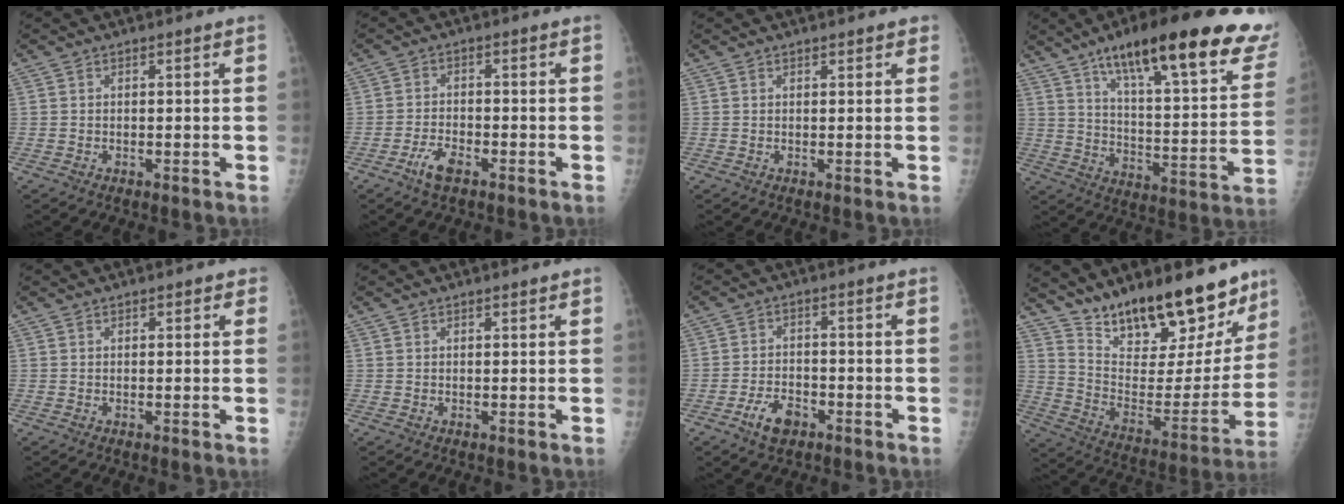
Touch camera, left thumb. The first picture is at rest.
{"total": 4.1, "force": [-2.6, 1.6, 2.7], "torque": [-0.057, 0.014, -0.047]}
{"total": 1.7, "force": [1.2, 0.7, 0.9], "torque": [-0.003, -0.002, 0.012]}
{"total": 29.0, "force": [18.6, 6.6, 21.2], "torque": [-0.275, -0.048, 0.271]}
{"total": 1.2, "force": [0.7, 0.8, 0.7], "torque": [0.005, 0.000, 0.003]}
{"total": 0.7, "force": [0.6, 0.2, 0.4], "torque": [-0.005, -0.002, 0.008]}
{"total": 5.4, "force": [-3.1, 3.0, 3.1], "torque": [-0.051, 0.019, -0.053]}
{"total": 24.2, "force": [18.4, 8.8, 13.1], "torque": [-0.156, -0.097, 0.295]}